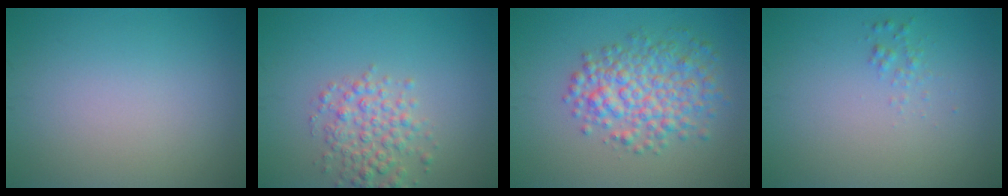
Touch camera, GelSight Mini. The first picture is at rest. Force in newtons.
{"total": 3.5, "press": 3.5, "slide": 0.1}
{"total": 5.6, "press": 5.6, "slide": 0.1}
{"total": 0.8, "press": 0.8, "slide": 0.0}